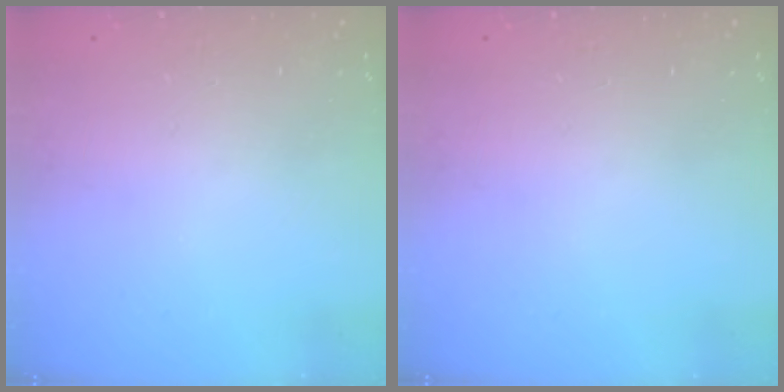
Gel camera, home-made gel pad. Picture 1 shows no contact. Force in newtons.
{"total": 0.0}